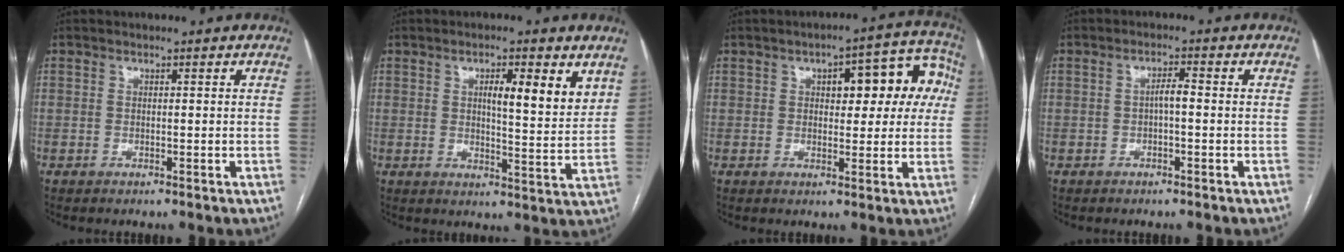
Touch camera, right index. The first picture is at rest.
{"total": 7.5, "force": [3.6, 1.5, 6.5], "torque": [-0.092, -0.005, 0.049]}
{"total": 11.0, "force": [2.6, 4.6, 9.7], "torque": [-0.104, 0.042, 0.031]}
{"total": 2.1, "force": [-0.3, 0.4, 2.1], "torque": [-0.034, 0.005, -0.005]}